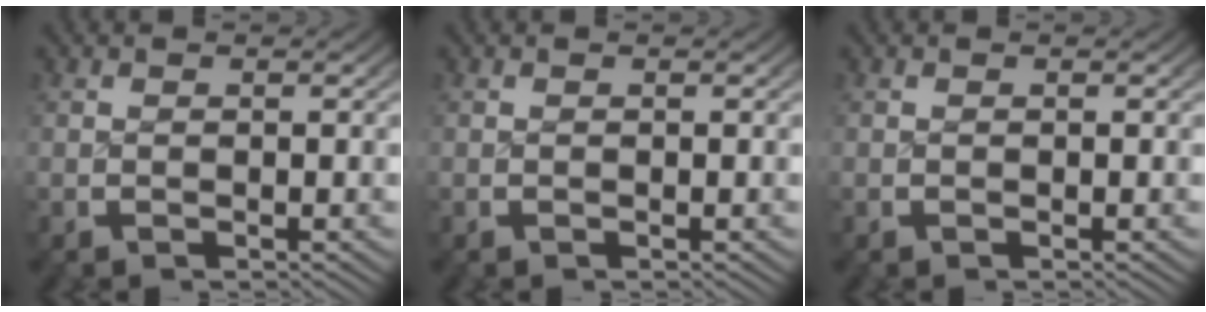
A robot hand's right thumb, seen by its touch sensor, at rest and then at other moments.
{"total": 0.0}
{"total": 0.0}